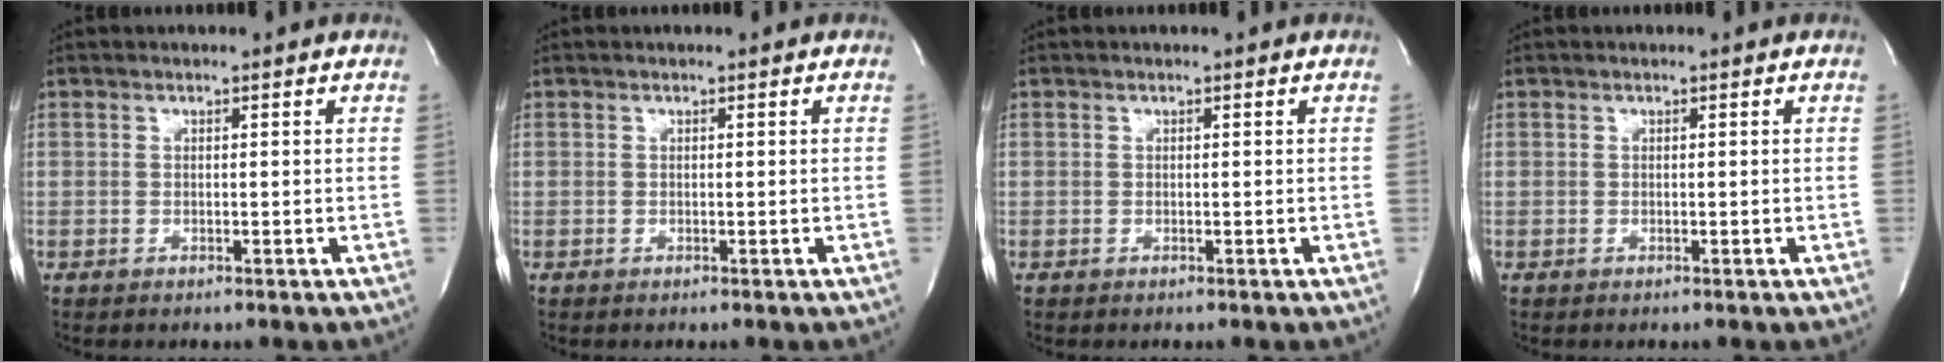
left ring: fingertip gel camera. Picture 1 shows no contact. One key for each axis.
{"total": 0.0}
{"total": 0.0}
{"total": 0.0}